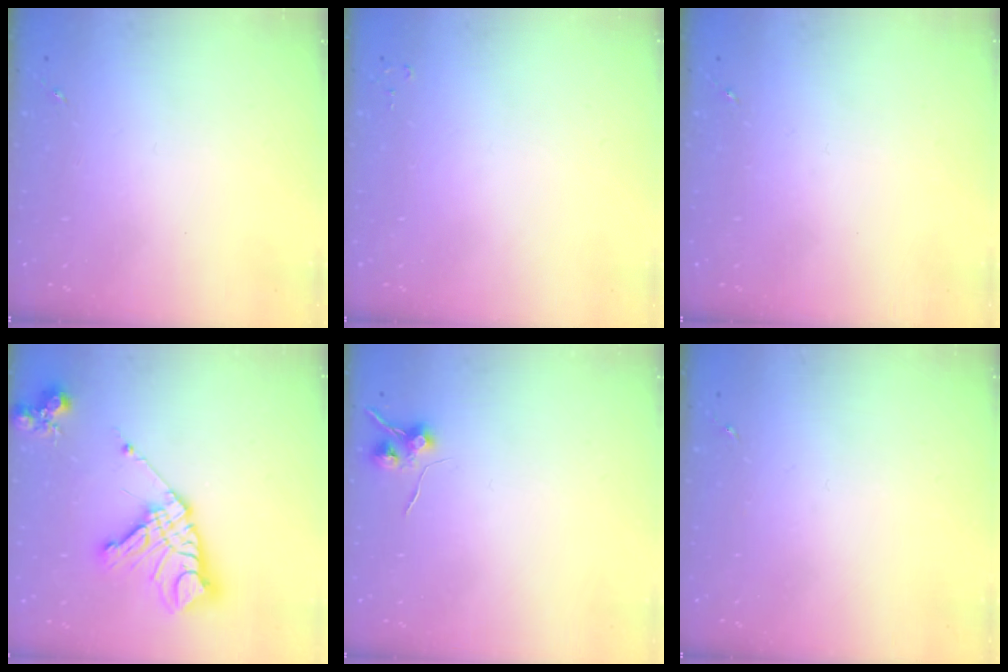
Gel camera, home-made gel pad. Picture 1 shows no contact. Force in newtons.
{"total": 2.2, "press": 2.2, "slide": 0.2}
{"total": 0.0}
{"total": 20.5, "press": 20.4, "slide": 2.5}
{"total": 6.6, "press": 6.6, "slide": 0.8}
{"total": 0.0}